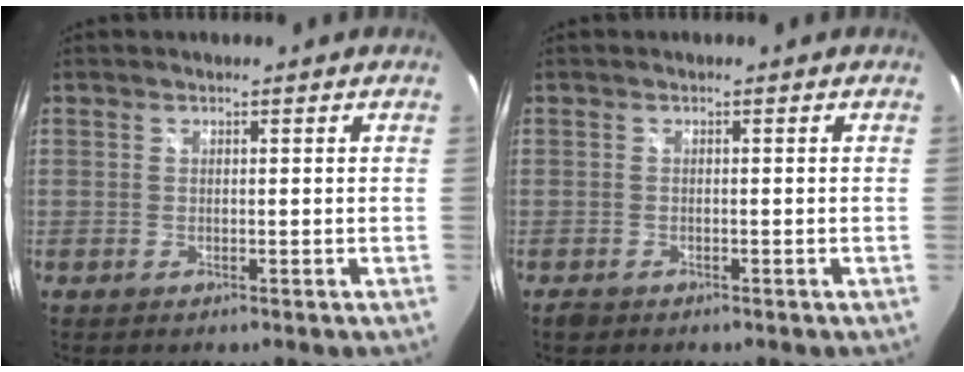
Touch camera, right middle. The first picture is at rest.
{"total": 1.5, "force": [-1.1, 0.8, 0.5], "torque": [-0.013, -0.004, -0.020]}